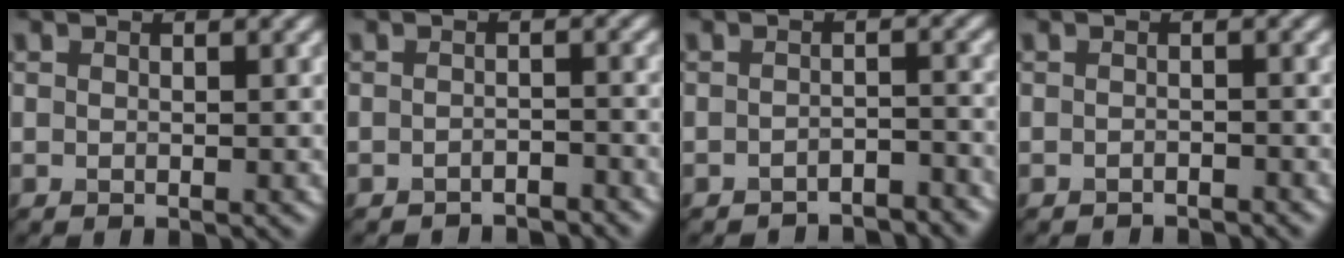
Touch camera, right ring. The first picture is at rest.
{"total": 2.4, "force": [-2.3, 0.5, 0.4], "torque": [-0.002, 0.004, -0.034]}
{"total": 3.6, "force": [-3.4, 0.8, 0.8], "torque": [-0.009, -0.001, -0.047]}
{"total": 1.2, "force": [-1.2, 0.3, 0.1], "torque": [0.000, 0.001, -0.020]}